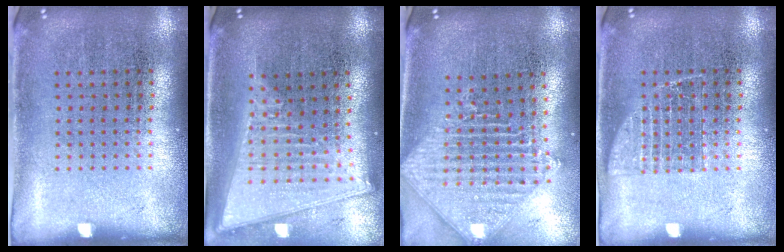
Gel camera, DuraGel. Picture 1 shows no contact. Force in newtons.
{"total": 2.1, "press": 1.8, "slide": 1.1}
{"total": 2.2, "press": 1.7, "slide": 1.3}
{"total": 1.6, "press": 1.5, "slide": 0.3}